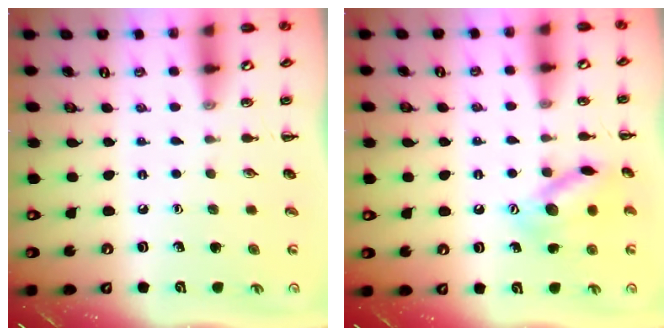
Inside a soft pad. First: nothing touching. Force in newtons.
{"total": 12.9, "press": 12.9, "slide": 0.5}